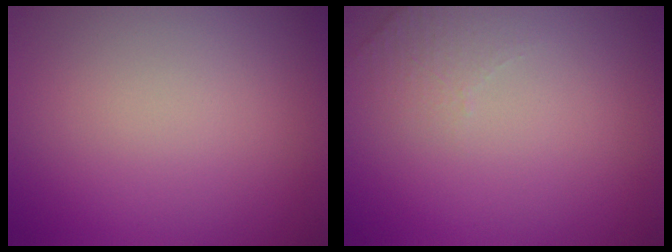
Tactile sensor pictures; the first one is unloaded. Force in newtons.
{"total": 1.6, "press": 1.5, "slide": 0.4}